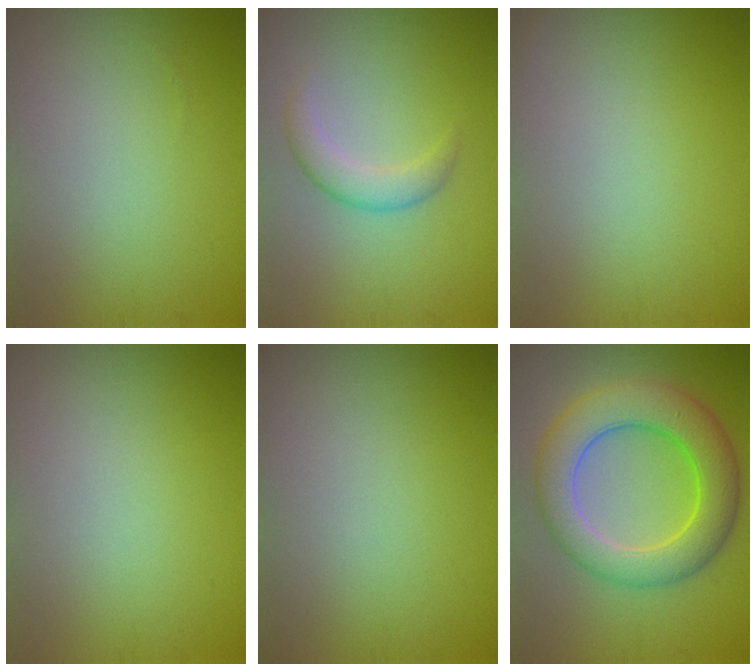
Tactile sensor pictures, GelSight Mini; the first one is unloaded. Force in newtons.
{"total": 2.5, "press": 2.5, "slide": 0.0}
{"total": 0.0}
{"total": 0.0}
{"total": 0.0}
{"total": 8.5, "press": 8.5, "slide": 0.1}